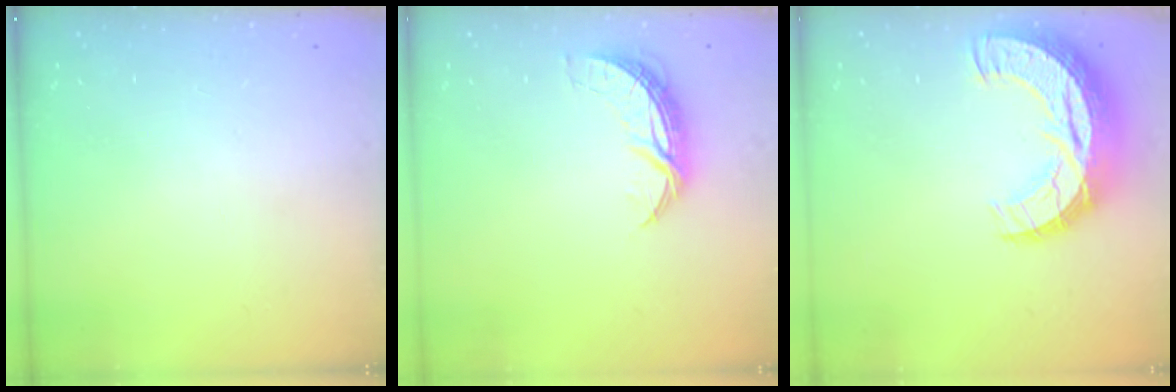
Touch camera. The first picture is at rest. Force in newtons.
{"total": 7.7, "press": 7.7, "slide": 0.5}
{"total": 15.9, "press": 15.9, "slide": 0.9}